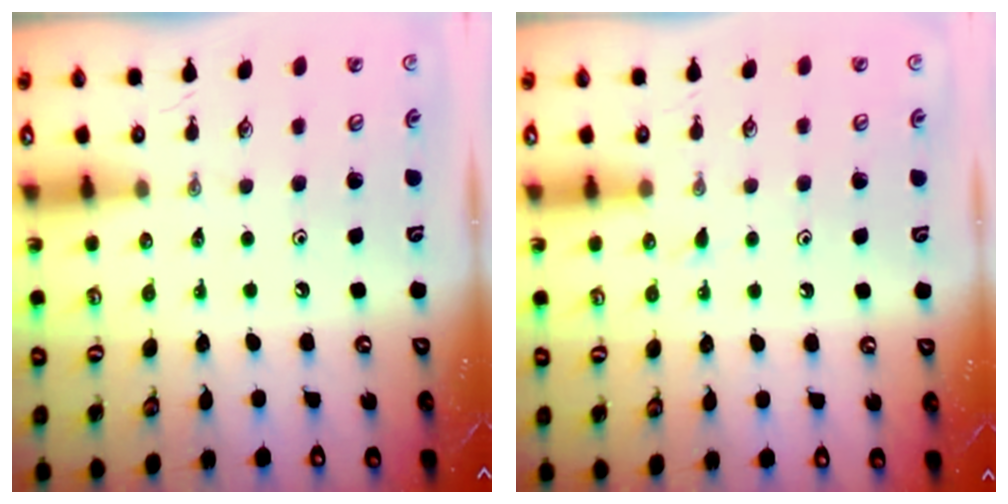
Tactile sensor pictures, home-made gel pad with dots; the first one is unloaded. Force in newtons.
{"total": 3.7, "press": 3.7, "slide": 0.4}